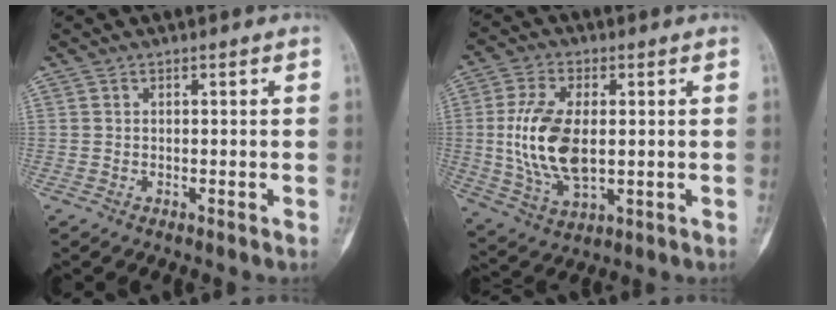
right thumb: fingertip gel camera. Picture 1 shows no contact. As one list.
[{"total": 14.3, "force": [0.5, 7.6, 12.1], "torque": [-0.244, -0.008, 0.018]}]